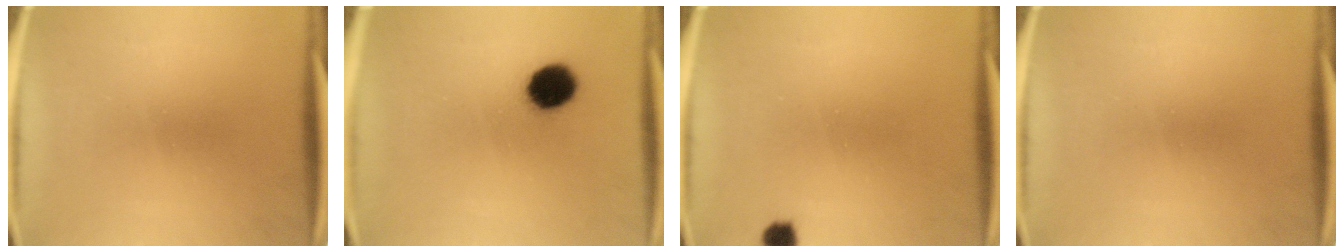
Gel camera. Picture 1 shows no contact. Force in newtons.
{"total": 8.5}
{"total": 2.2}
{"total": 0.0}